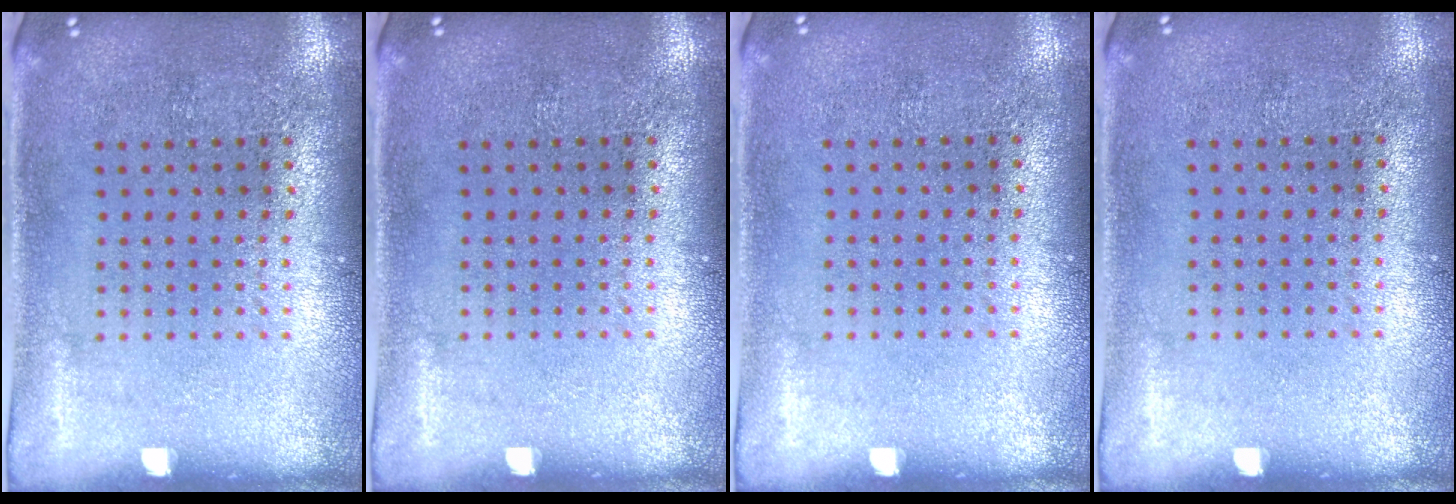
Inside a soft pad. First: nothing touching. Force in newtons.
{"total": 0.0}
{"total": 0.0}
{"total": 0.0}